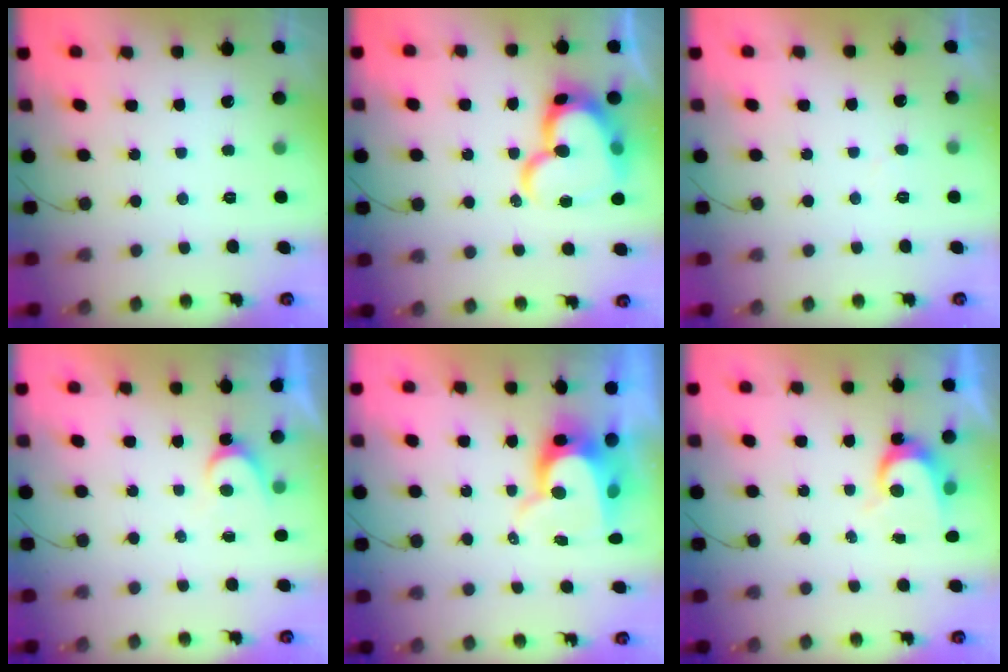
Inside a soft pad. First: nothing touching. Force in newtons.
{"total": 20.3, "press": 20.2, "slide": 2.0}
{"total": 3.2, "press": 3.2, "slide": 0.3}
{"total": 3.5, "press": 3.5, "slide": 0.3}
{"total": 9.8, "press": 9.8, "slide": 0.7}
{"total": 5.5, "press": 5.5, "slide": 0.3}